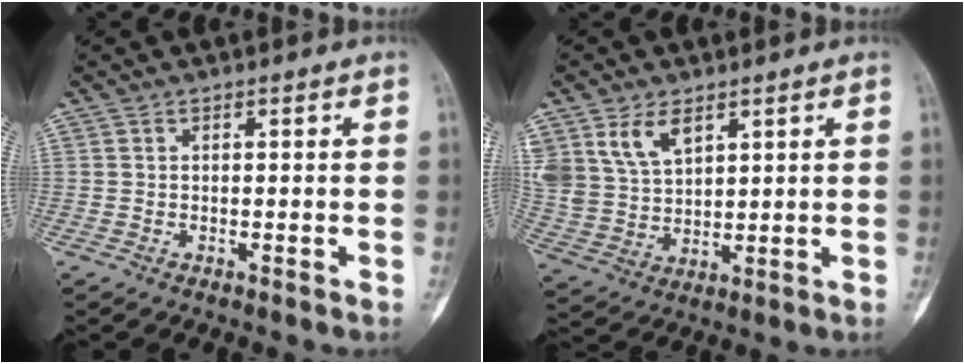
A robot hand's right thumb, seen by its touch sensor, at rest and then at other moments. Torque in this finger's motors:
{"motor_torque": [-0.24, 0.33, 0.42, 0.50, 0.06]}